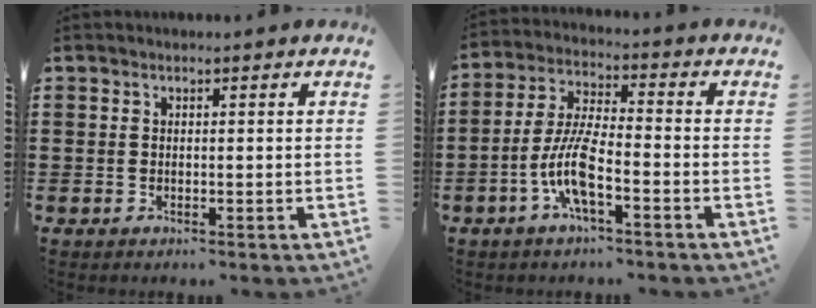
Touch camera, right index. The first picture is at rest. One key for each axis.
{"total": 8.4, "fx": -3.6, "fy": 1.9, "fz": 7.4, "tx": -0.169, "ty": -0.010, "tz": -0.074}